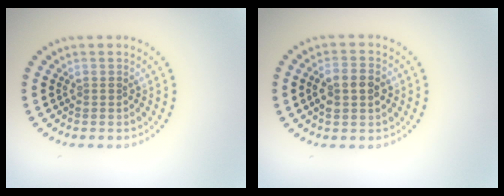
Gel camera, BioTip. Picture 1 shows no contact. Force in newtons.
{"total": 2.8, "press": 2.8, "slide": 0.4}